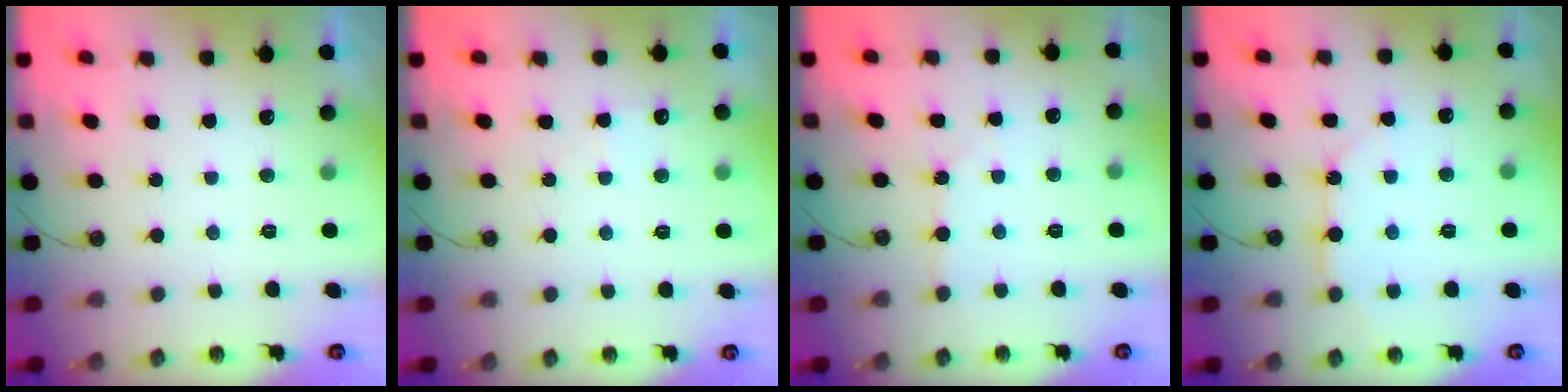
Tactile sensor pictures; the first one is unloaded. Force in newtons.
{"total": 5.2, "press": 5.1, "slide": 0.7}
{"total": 2.4, "press": 2.3, "slide": 0.3}
{"total": 8.4, "press": 8.3, "slide": 0.8}